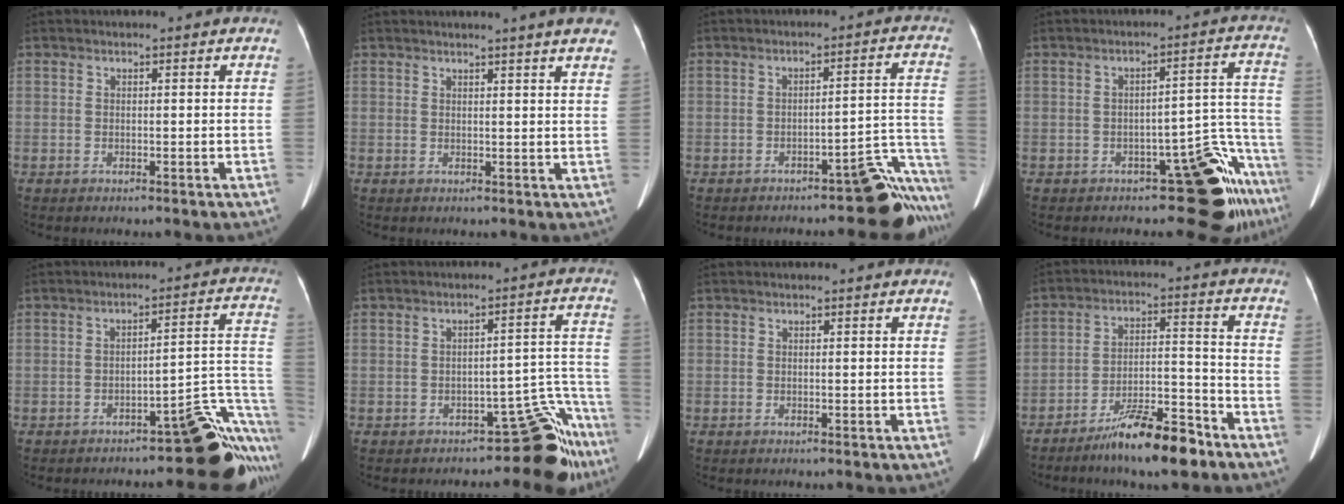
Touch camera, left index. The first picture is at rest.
{"total": 8.3, "force": [6.9, 0.0, 4.5], "torque": [-0.052, 0.004, 0.059]}
{"total": 10.9, "force": [-9.6, 2.0, 4.8], "torque": [-0.008, 0.043, -0.124]}
{"total": 12.2, "force": [-8.5, 2.6, 8.4], "torque": [-0.068, 0.051, -0.112]}
{"total": 15.8, "force": [-12.0, 3.3, 9.7], "torque": [-0.009, 0.054, -0.142]}
{"total": 8.6, "force": [-7.4, 2.7, 3.5], "torque": [0.006, 0.064, -0.098]}
{"total": 0.0}
{"total": 11.0, "force": [-8.4, 1.8, 6.9], "torque": [-0.117, 0.003, -0.144]}